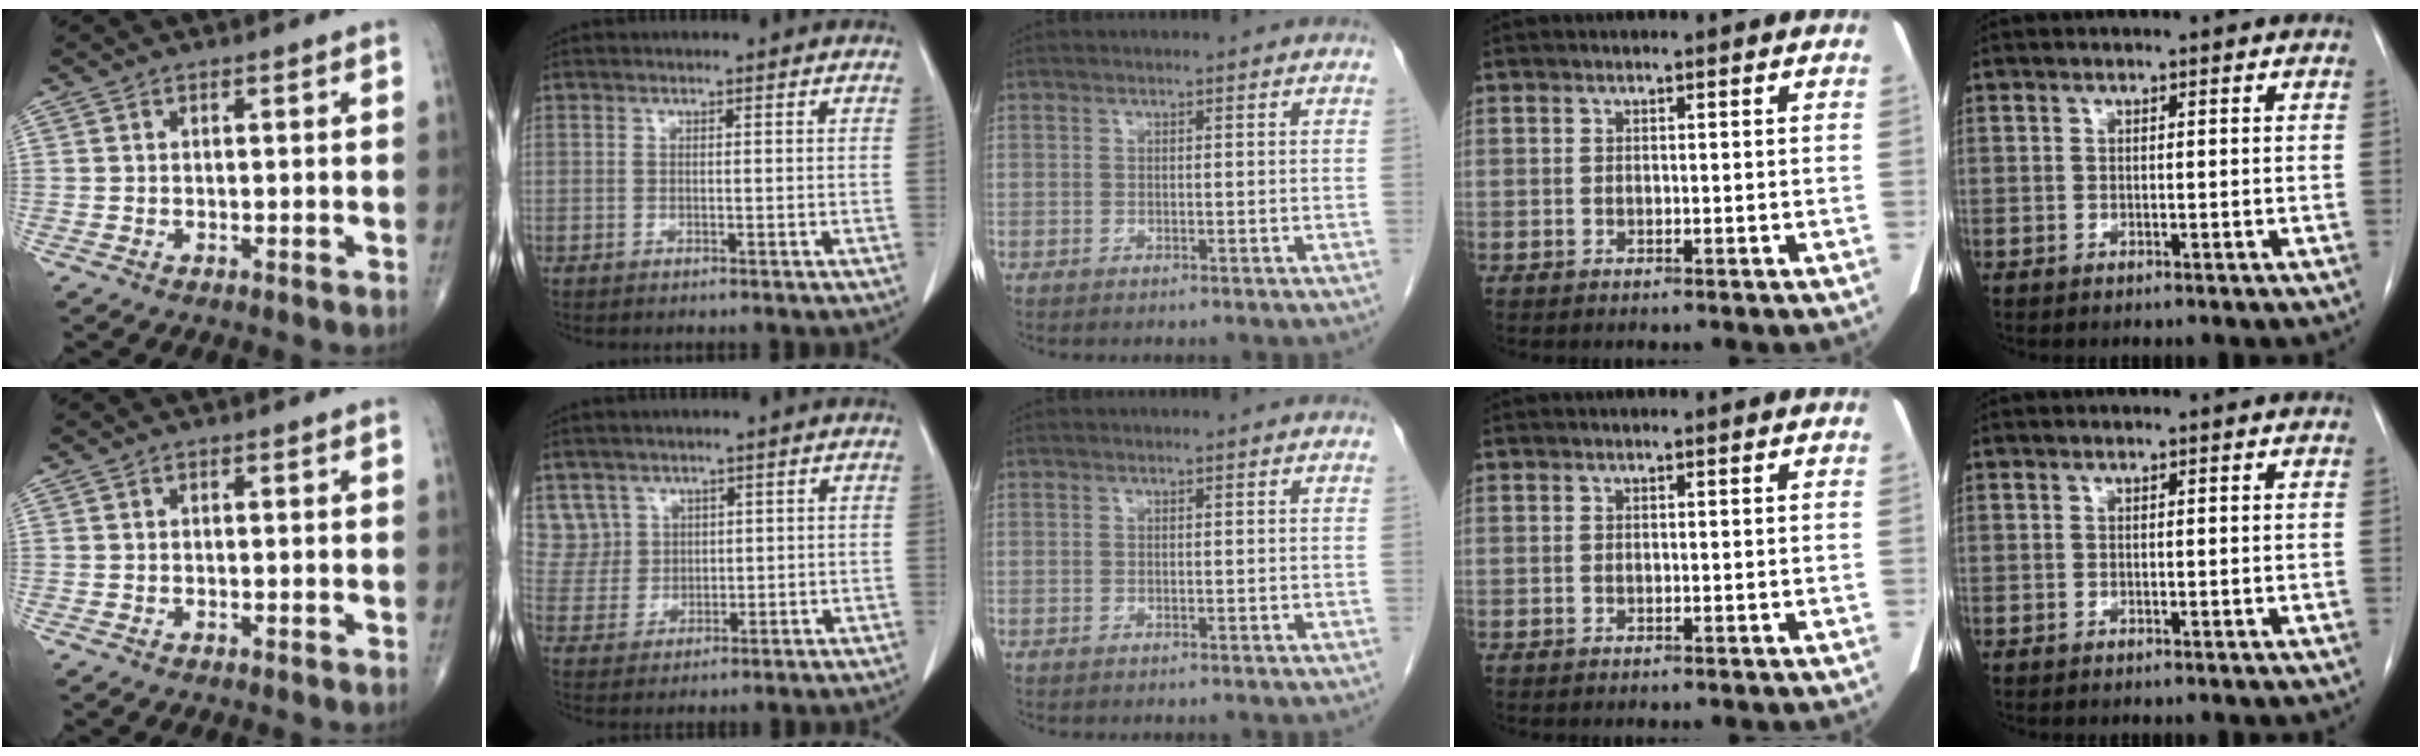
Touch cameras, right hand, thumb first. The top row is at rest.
{"index": {"total": 5.6, "force": [3.1, 4.6, -0.4], "torque": [0.015, 0.008, 0.068]}}